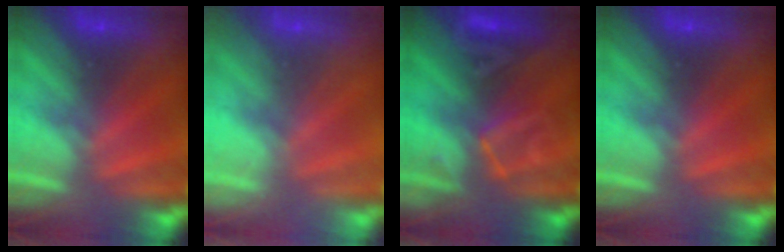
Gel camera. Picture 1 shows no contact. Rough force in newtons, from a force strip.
{"total": 2.4}
{"total": 2.8}
{"total": 0.0}